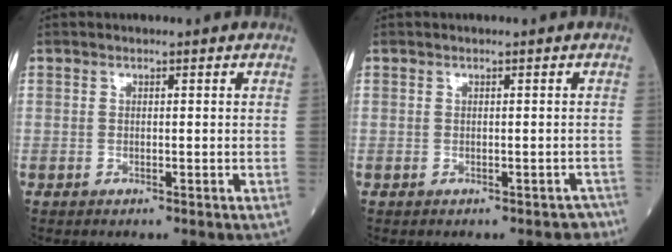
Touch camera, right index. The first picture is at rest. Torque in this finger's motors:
{"motor_torque": [0.00, 0.00, 0.00, 0.01]}